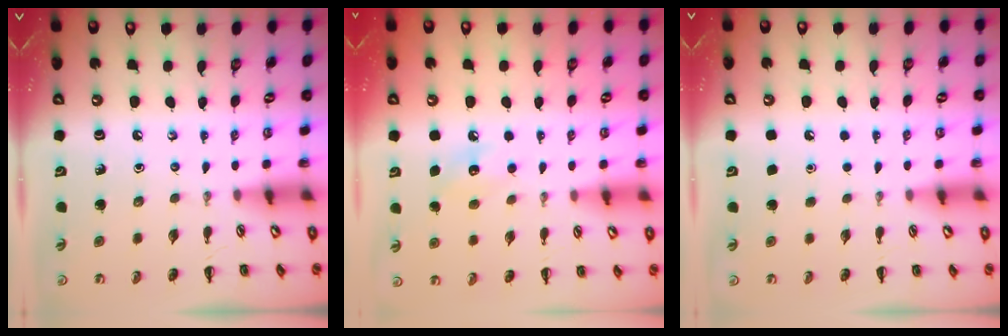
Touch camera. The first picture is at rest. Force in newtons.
{"total": 7.6, "press": 7.3, "slide": 2.2}
{"total": 1.8, "press": 1.8, "slide": 0.1}